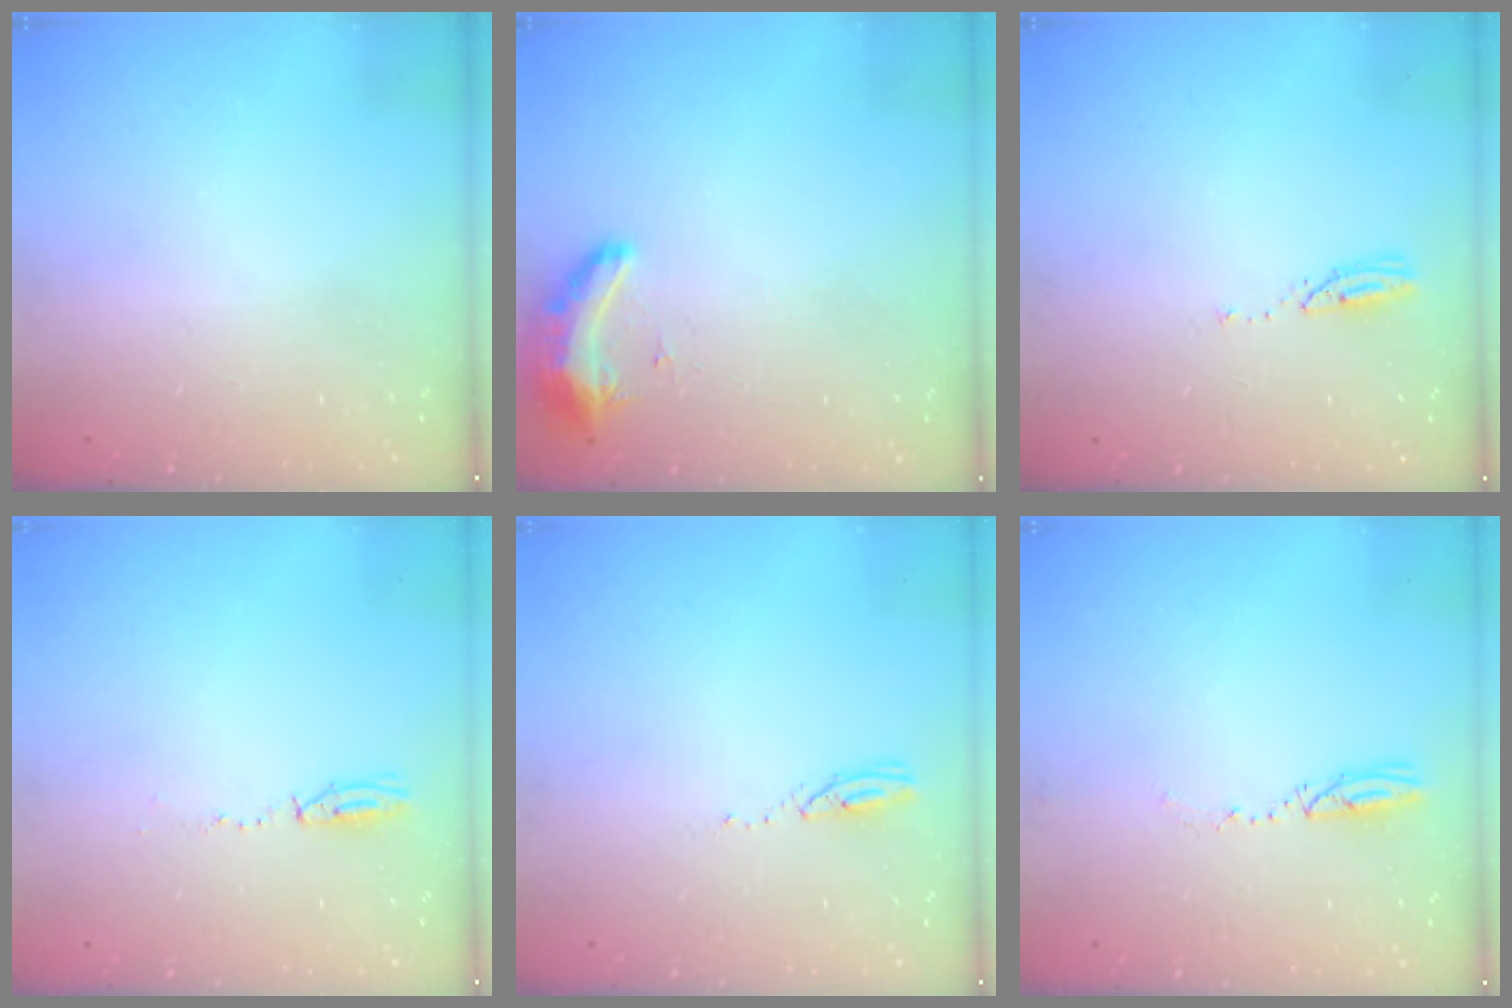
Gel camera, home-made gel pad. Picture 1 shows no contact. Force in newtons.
{"total": 9.0, "press": 8.7, "slide": 2.3}
{"total": 3.0, "press": 2.9, "slide": 0.3}
{"total": 3.9, "press": 3.8, "slide": 0.9}
{"total": 3.4, "press": 3.3, "slide": 0.3}
{"total": 3.3, "press": 3.2, "slide": 0.5}